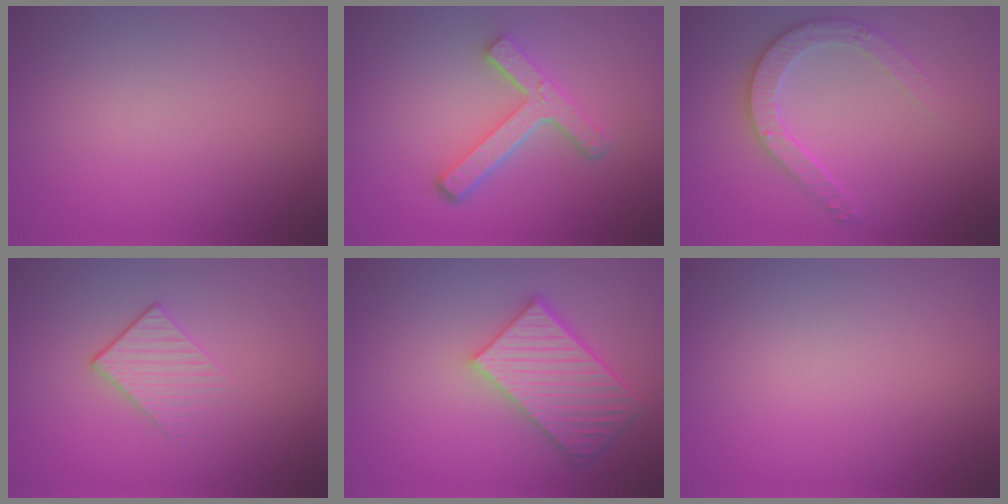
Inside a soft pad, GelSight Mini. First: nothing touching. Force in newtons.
{"total": 4.6, "press": 3.4, "slide": 3.0}
{"total": 3.9, "press": 2.9, "slide": 2.5}
{"total": 1.6, "press": 1.1, "slide": 1.1}
{"total": 5.5, "press": 4.6, "slide": 3.0}
{"total": 0.0}